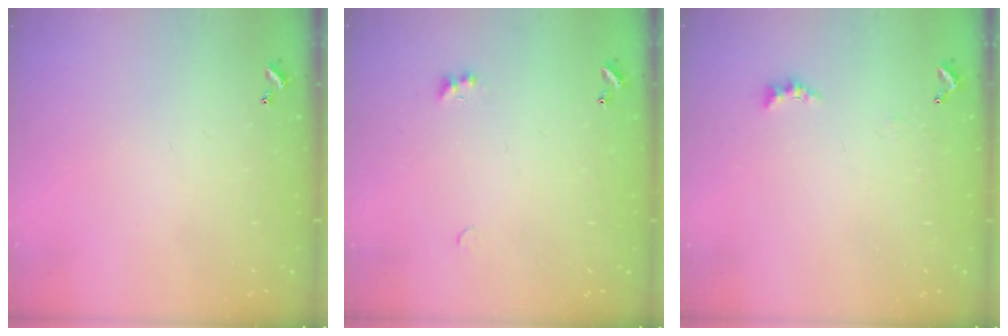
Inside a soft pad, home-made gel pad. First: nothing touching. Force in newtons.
{"total": 1.8, "press": 1.7, "slide": 0.4}
{"total": 2.0, "press": 1.9, "slide": 0.6}